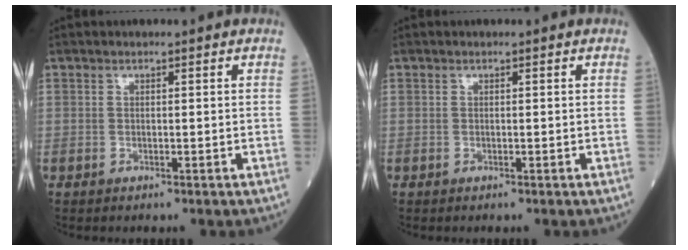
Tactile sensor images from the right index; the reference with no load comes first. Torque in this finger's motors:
{"motor_torque": [0.00, 0.00, 0.00, 0.00]}